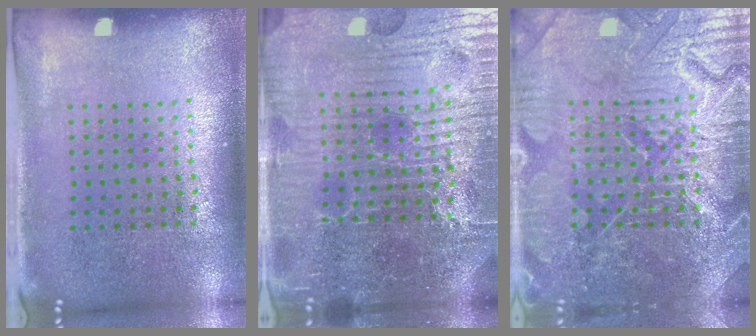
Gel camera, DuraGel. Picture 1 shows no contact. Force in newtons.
{"total": 6.2, "press": 5.7, "slide": 2.4}
{"total": 7.4, "press": 7.3, "slide": 1.0}